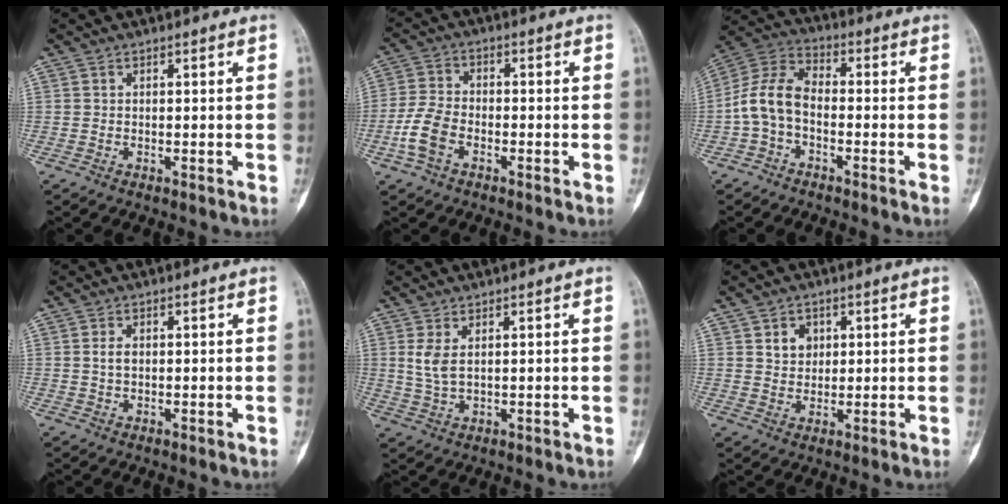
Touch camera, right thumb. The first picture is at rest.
{"total": 6.9, "force": [-2.8, 4.3, 4.6], "torque": [-0.102, 0.017, -0.061]}
{"total": 9.0, "force": [-2.1, 5.5, 6.8], "torque": [-0.136, 0.034, -0.055]}
{"total": 1.9, "force": [0.2, 1.2, 1.5], "torque": [-0.028, 0.002, 0.005]}
{"total": 3.9, "force": [1.2, 1.8, 3.2], "torque": [-0.072, -0.005, 0.033]}
{"total": 4.0, "force": [1.5, 3.3, 1.8], "torque": [-0.008, -0.007, 0.026]}